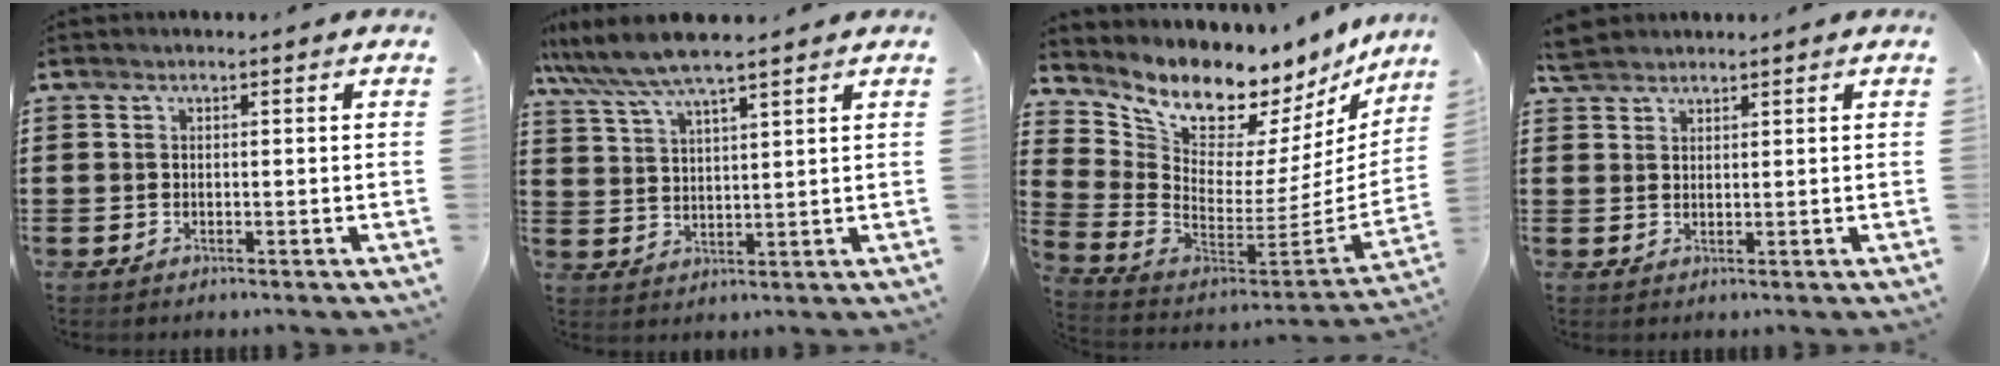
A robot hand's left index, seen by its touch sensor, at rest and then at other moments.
{"total": 6.9, "force": [5.9, 0.6, 3.5], "torque": [-0.086, -0.016, 0.106]}
{"total": 8.4, "force": [7.6, 2.8, 2.4], "torque": [-0.080, -0.082, 0.130]}
{"total": 2.6, "force": [2.4, 0.9, 0.5], "torque": [-0.016, 0.003, 0.049]}